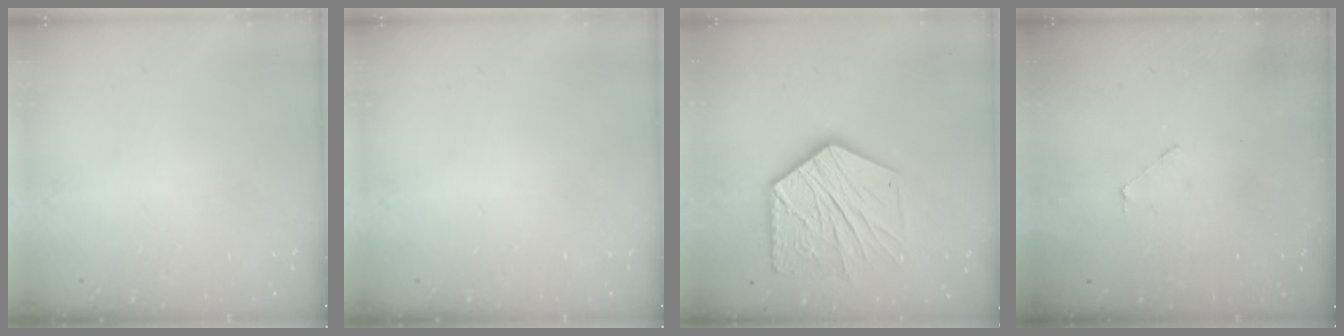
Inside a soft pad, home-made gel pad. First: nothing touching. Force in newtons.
{"total": 0.0}
{"total": 18.2, "press": 18.2, "slide": 1.5}
{"total": 1.9, "press": 1.9, "slide": 0.2}